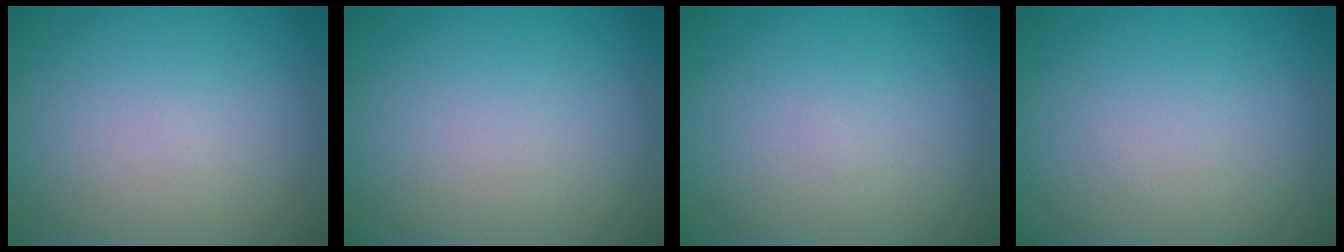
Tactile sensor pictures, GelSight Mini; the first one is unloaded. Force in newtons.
{"total": 0.0}
{"total": 0.0}
{"total": 0.0}